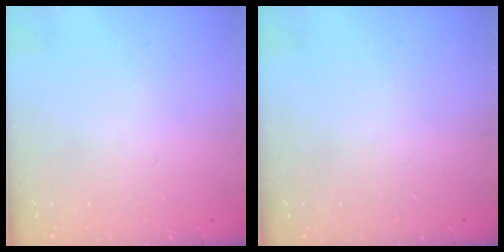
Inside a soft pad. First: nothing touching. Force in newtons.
{"total": 0.0}